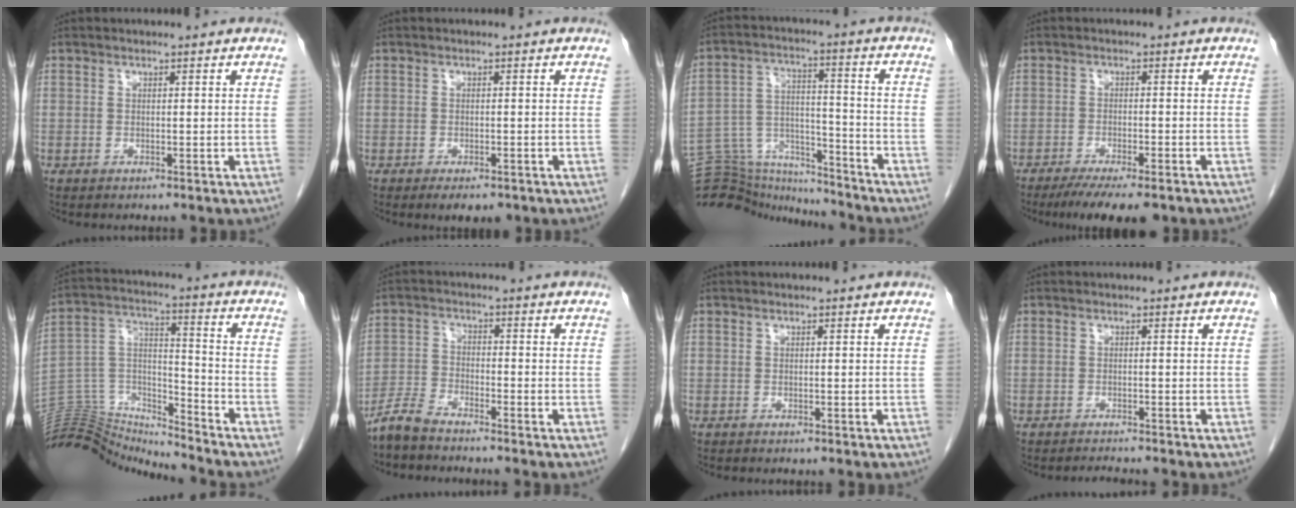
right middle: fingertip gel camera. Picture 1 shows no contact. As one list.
[{"total": 3.6, "force": [-2.4, 1.5, 2.1], "torque": [-0.025, -0.004, -0.029]}, {"total": 17.4, "force": [-16.8, 3.6, 2.9], "torque": [-0.070, 0.038, -0.265]}, {"total": 9.6, "force": [-7.4, 1.8, 5.8], "torque": [-0.079, -0.015, -0.109]}, {"total": 14.1, "force": [-14.1, 0.6, -0.3], "torque": [0.004, 0.064, -0.255]}, {"total": 4.2, "force": [-4.0, 0.7, 1.3], "torque": [-0.032, -0.012, -0.084]}, {"total": 0.0}, {"total": 1.6, "force": [-1.5, -0.3, 0.2], "torque": [-0.006, -0.008, -0.023]}]